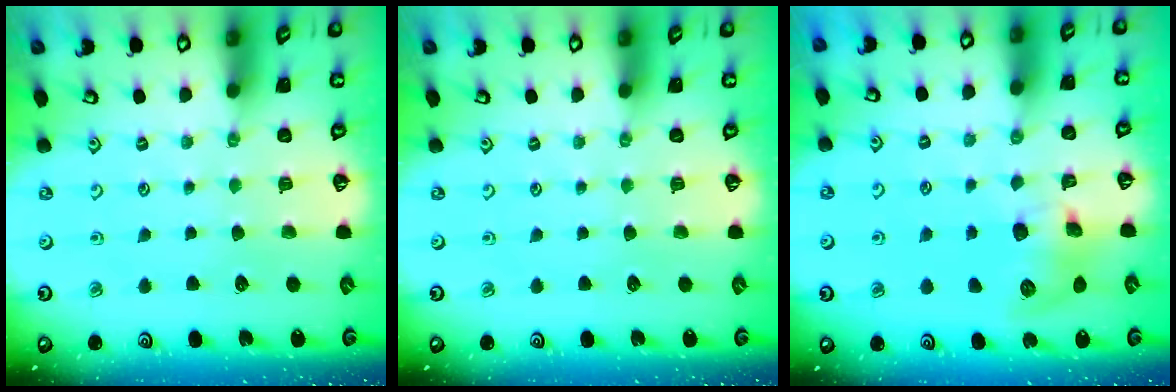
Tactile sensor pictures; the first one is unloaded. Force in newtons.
{"total": 0.0}
{"total": 8.4, "press": 8.4, "slide": 0.2}